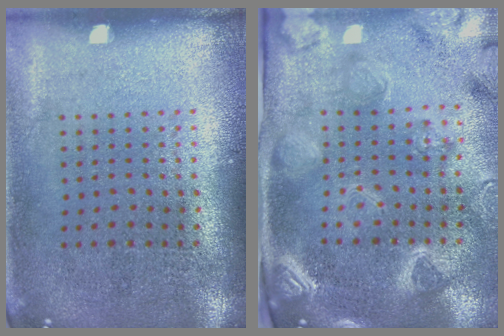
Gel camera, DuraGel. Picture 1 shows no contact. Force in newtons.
{"total": 3.8, "press": 3.0, "slide": 2.2}